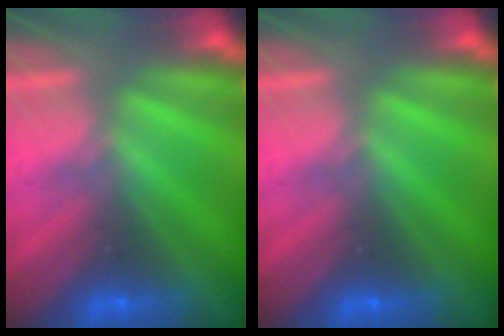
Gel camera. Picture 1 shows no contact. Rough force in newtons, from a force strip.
{"total": 0.0}